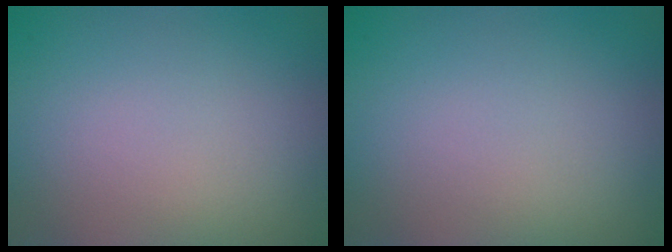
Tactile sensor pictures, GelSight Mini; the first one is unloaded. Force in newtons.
{"total": 0.0}